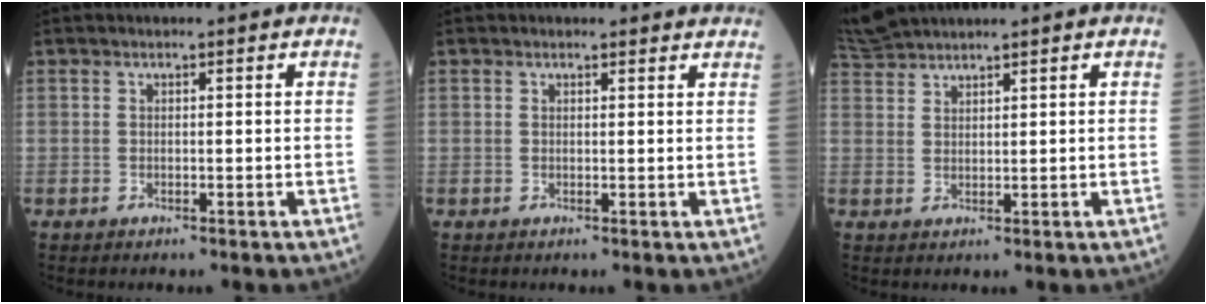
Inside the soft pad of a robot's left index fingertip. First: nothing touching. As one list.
[{"total": 2.3, "force": [2.2, 0.6, 0.1], "torque": [-0.003, -0.002, 0.015]}, {"total": 4.4, "force": [4.3, -0.2, 0.9], "torque": [-0.031, 0.023, 0.094]}]